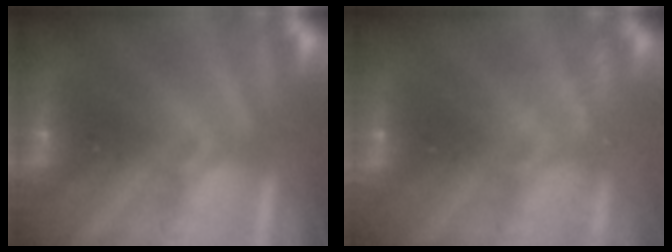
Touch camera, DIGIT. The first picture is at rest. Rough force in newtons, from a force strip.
{"total": 2.2}